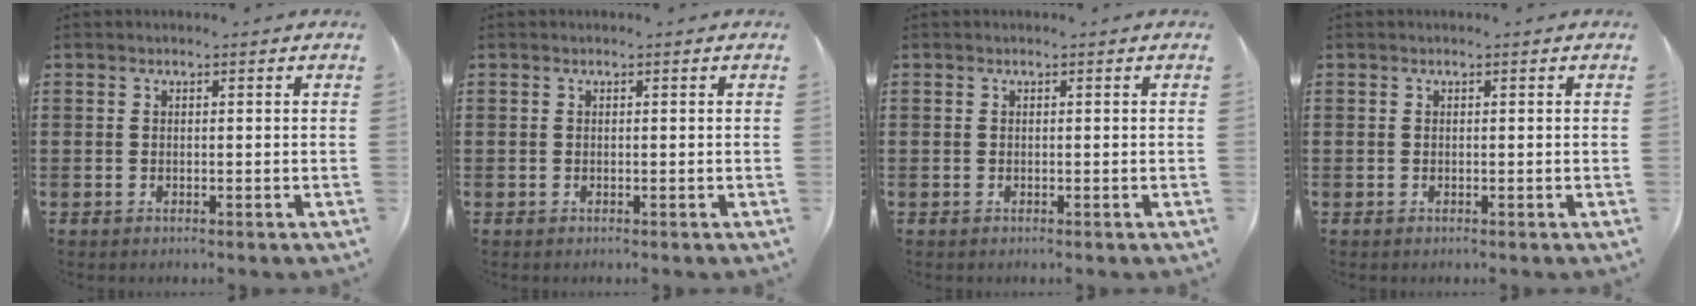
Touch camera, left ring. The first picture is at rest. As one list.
[{"total": 0.0}, {"total": 0.0}, {"total": 0.0}]